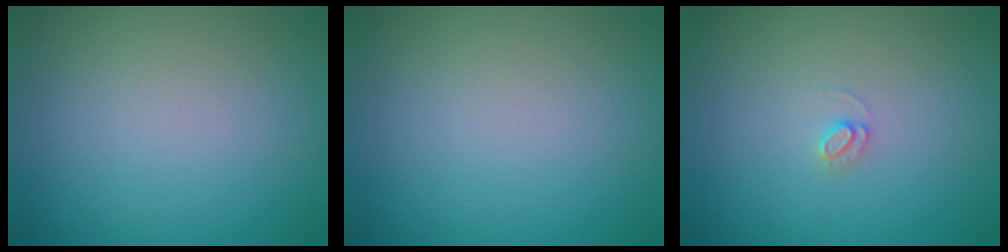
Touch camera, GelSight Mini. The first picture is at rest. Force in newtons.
{"total": 0.0}
{"total": 0.9, "press": 0.9, "slide": 0.1}